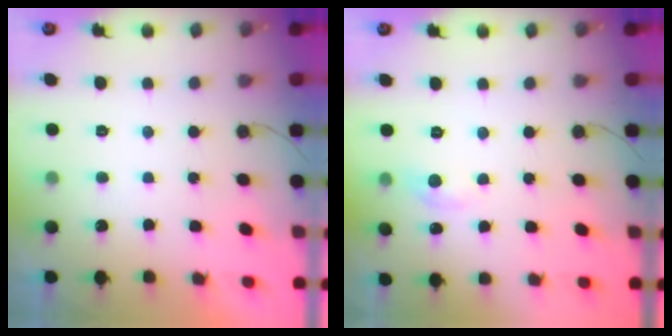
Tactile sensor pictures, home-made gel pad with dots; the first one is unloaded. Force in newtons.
{"total": 5.0, "press": 4.9, "slide": 0.6}